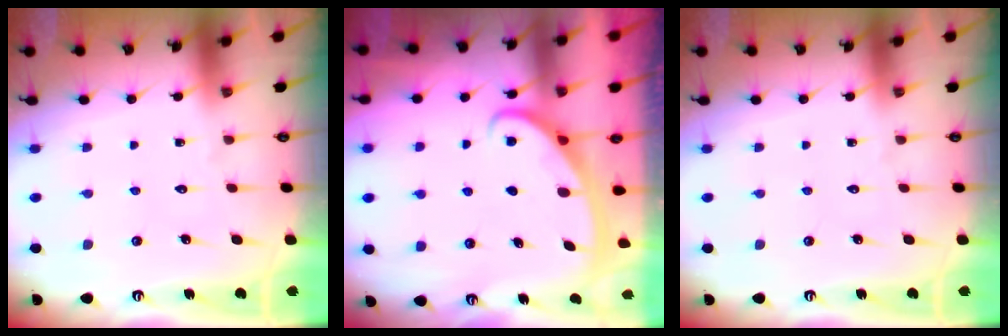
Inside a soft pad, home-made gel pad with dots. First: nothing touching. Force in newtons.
{"total": 3.0, "press": 2.9, "slide": 0.4}
{"total": 0.0}